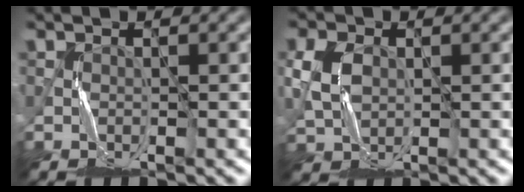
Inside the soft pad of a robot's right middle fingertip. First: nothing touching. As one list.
[{"total": 4.3, "force": [0.5, 3.2, 2.9], "torque": [-0.081, 0.006, 0.010]}]